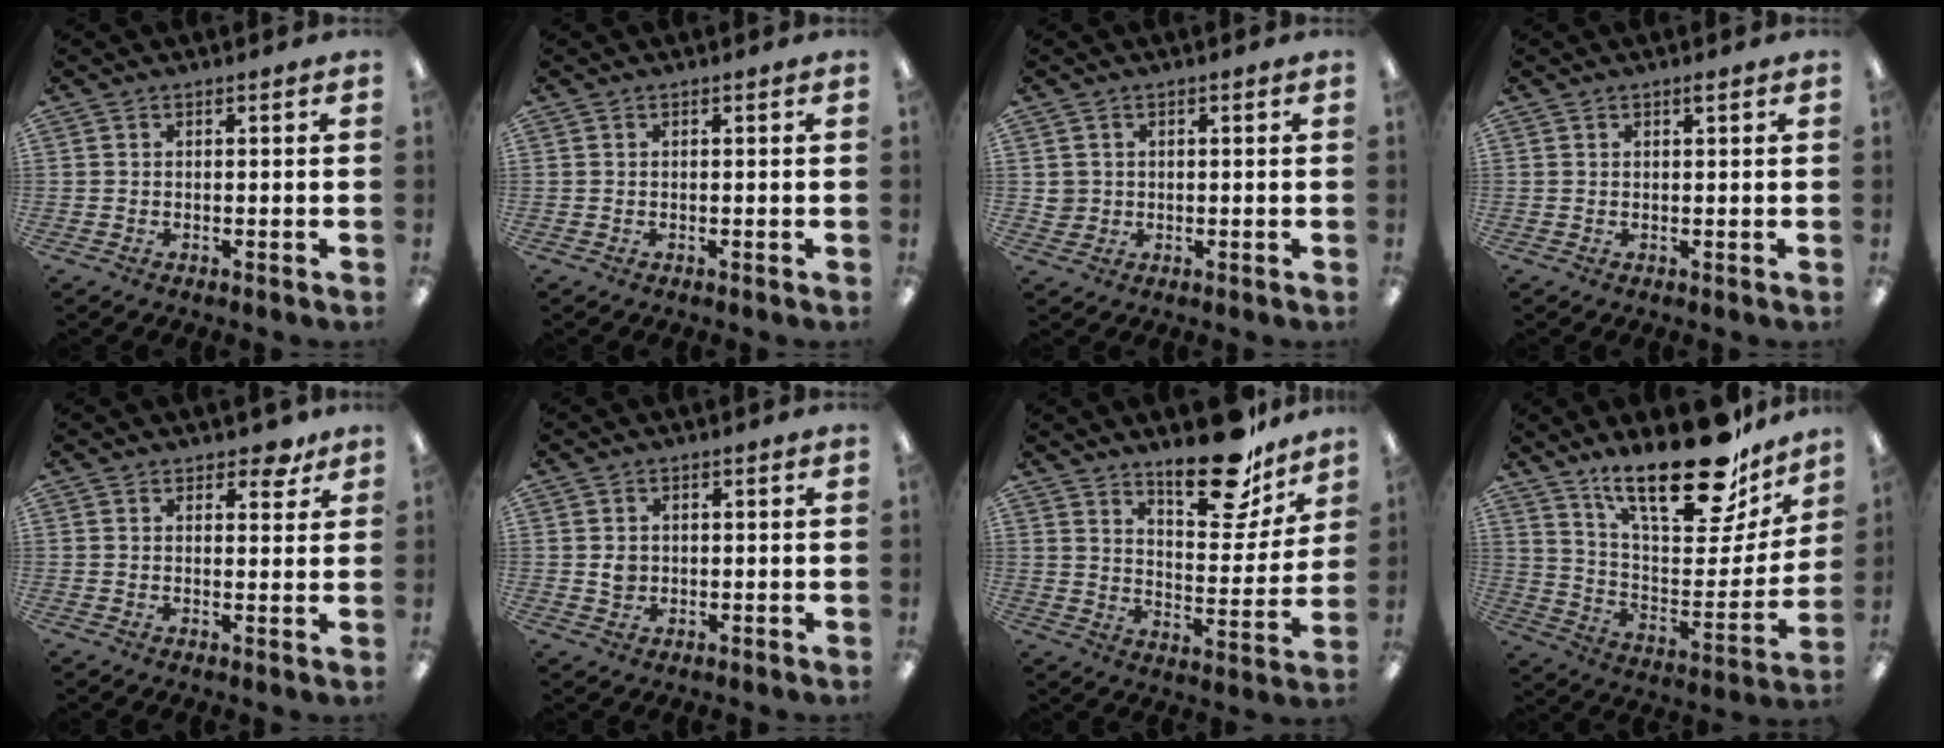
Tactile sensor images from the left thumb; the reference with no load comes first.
{"total": 0.0}
{"total": 2.8, "force": [0.5, 2.7, 0.1], "torque": [-0.009, 0.006, 0.008]}
{"total": 1.0, "force": [0.7, 0.2, 0.7], "torque": [-0.006, -0.001, 0.011]}
{"total": 4.1, "force": [3.1, 2.1, 1.9], "torque": [-0.010, -0.012, 0.050]}
{"total": 2.7, "force": [0.3, 2.4, 1.3], "torque": [-0.017, 0.002, 0.004]}
{"total": 18.2, "force": [13.8, 6.8, 9.7], "torque": [-0.124, -0.093, 0.229]}
{"total": 25.7, "force": [19.1, 8.7, 14.8], "torque": [-0.213, -0.131, 0.320]}